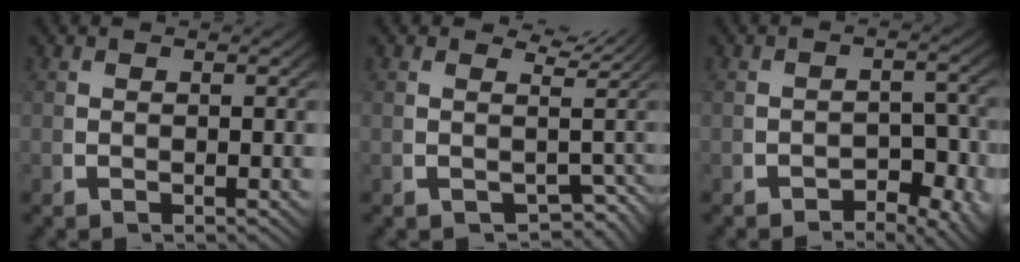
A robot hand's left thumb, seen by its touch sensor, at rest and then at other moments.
{"total": 4.2, "force": [0.3, 3.2, 2.8], "torque": [-0.028, -0.015, 0.008]}
{"total": 4.7, "force": [-2.6, 2.8, 2.7], "torque": [-0.038, -0.021, -0.040]}